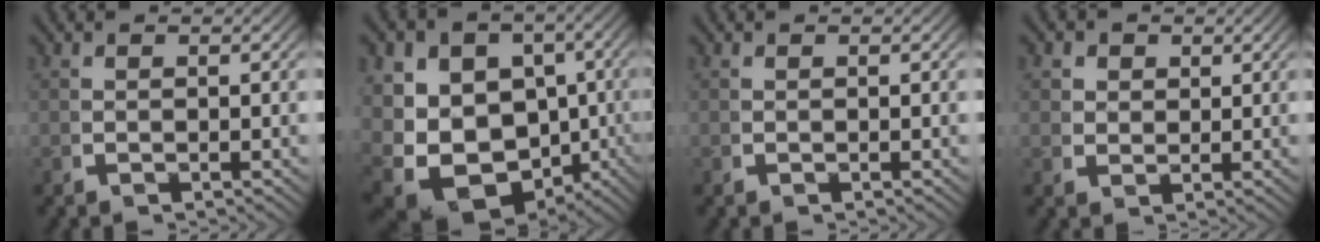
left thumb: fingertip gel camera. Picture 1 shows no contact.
{"total": 15.5, "force": [-3.6, 11.7, 9.6], "torque": [-0.205, -0.077, -0.032]}
{"total": 0.0}
{"total": 2.4, "force": [1.0, 1.9, 1.0], "torque": [-0.015, -0.004, 0.019]}